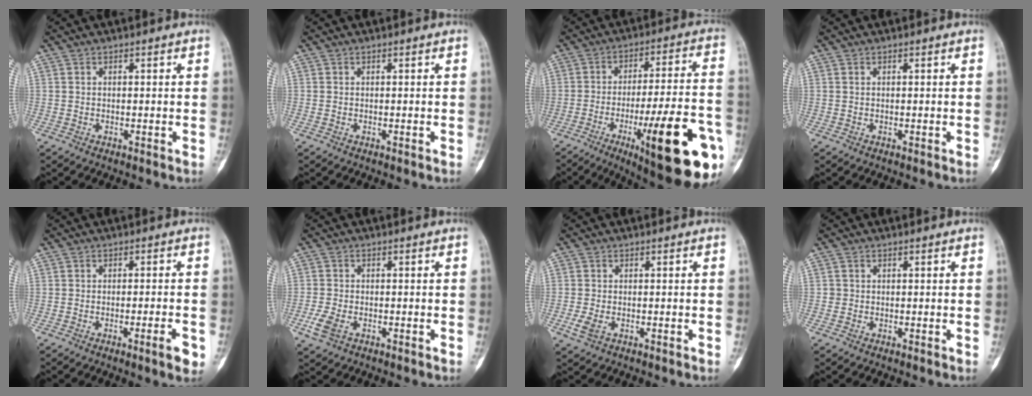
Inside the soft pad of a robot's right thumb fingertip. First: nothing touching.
{"total": 0.0}
{"total": 24.6, "force": [-9.4, 5.6, 22.0], "torque": [-0.271, 0.024, -0.128]}
{"total": 0.0}
{"total": 4.2, "force": [-1.9, 0.4, 3.8], "torque": [-0.053, 0.003, -0.028]}
{"total": 3.7, "force": [-1.7, 2.1, 2.6], "torque": [-0.065, 0.002, -0.035]}
{"total": 2.3, "force": [-0.8, 1.3, 1.8], "torque": [-0.046, -0.003, -0.019]}
{"total": 0.6, "force": [-0.1, 0.6, 0.0], "torque": [0.003, 0.004, -0.002]}